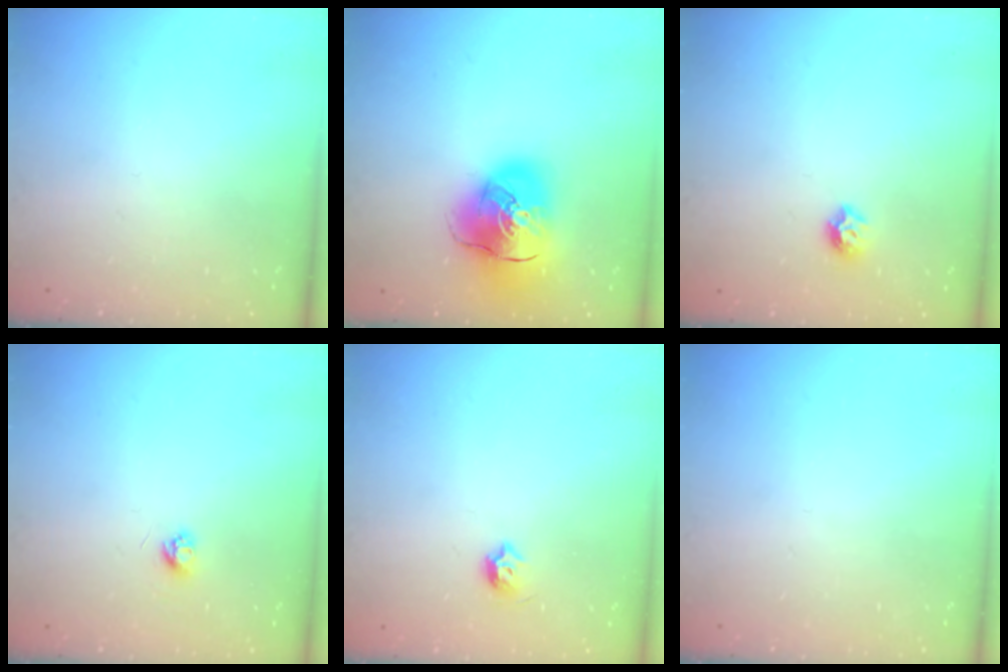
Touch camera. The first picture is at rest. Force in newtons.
{"total": 15.9, "press": 15.6, "slide": 2.7}
{"total": 6.0, "press": 5.9, "slide": 0.8}
{"total": 3.2, "press": 3.2, "slide": 0.4}
{"total": 4.7, "press": 4.6, "slide": 1.2}
{"total": 0.0}